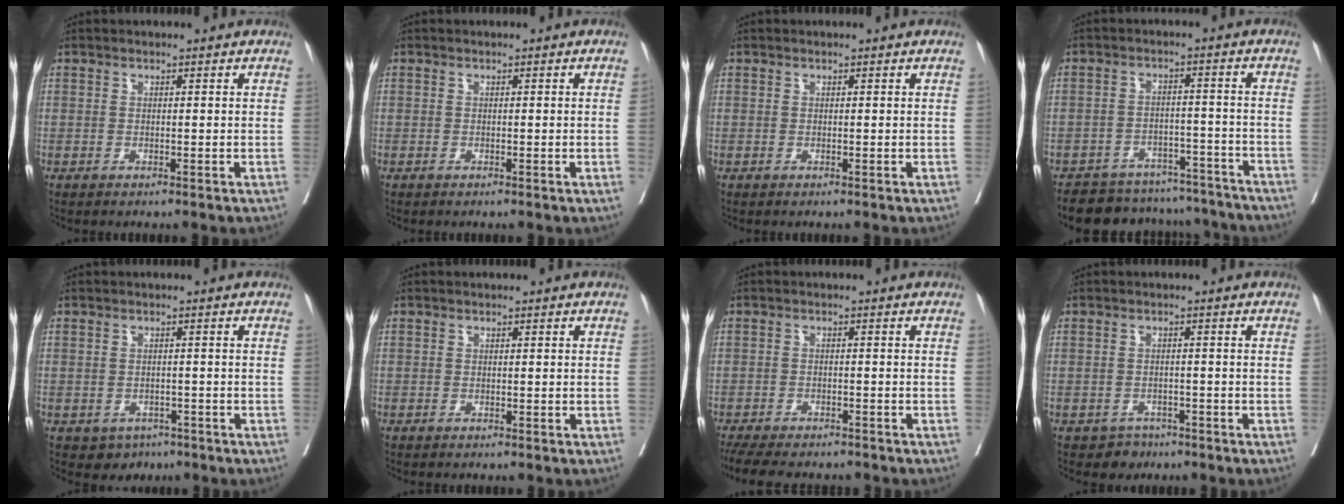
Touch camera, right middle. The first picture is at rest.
{"total": 0.6, "force": [0.0, -0.2, 0.6], "torque": [-0.006, 0.001, 0.001]}
{"total": 0.0}
{"total": 15.0, "force": [-13.7, 5.4, 2.6], "torque": [-0.032, 0.025, -0.172]}
{"total": 3.2, "force": [-1.8, 2.5, 0.6], "torque": [-0.005, 0.006, -0.020]}
{"total": 0.0}
{"total": 12.3, "force": [-10.6, 3.5, 5.2], "torque": [-0.099, -0.010, -0.146]}
{"total": 2.6, "force": [-1.7, 2.0, -0.1], "torque": [-0.002, 0.009, -0.025]}